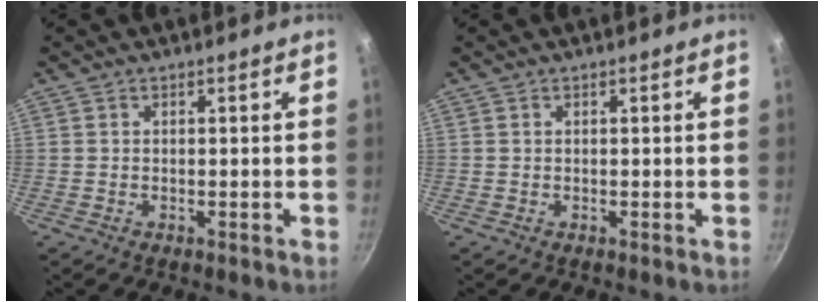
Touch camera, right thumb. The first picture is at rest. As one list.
[{"total": 0.0}]